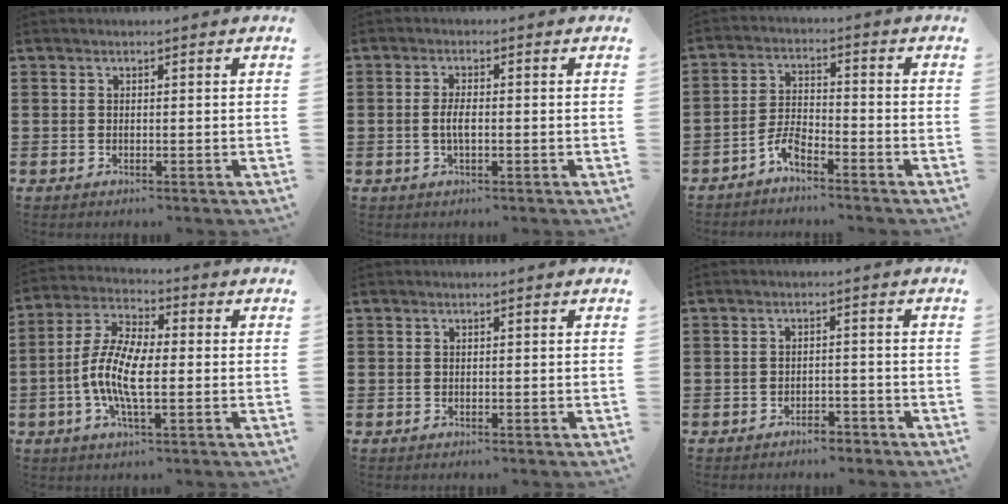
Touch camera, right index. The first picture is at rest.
{"total": 2.9, "force": [-0.4, 0.7, 2.8], "torque": [-0.060, -0.005, -0.008]}
{"total": 4.0, "force": [-3.4, 0.9, 1.9], "torque": [-0.052, 0.003, -0.069]}
{"total": 9.5, "force": [-1.9, 3.3, 8.8], "torque": [-0.198, -0.013, -0.039]}
{"total": 0.0}
{"total": 2.2, "force": [-2.2, 0.5, 0.4], "torque": [-0.014, 0.000, -0.044]}